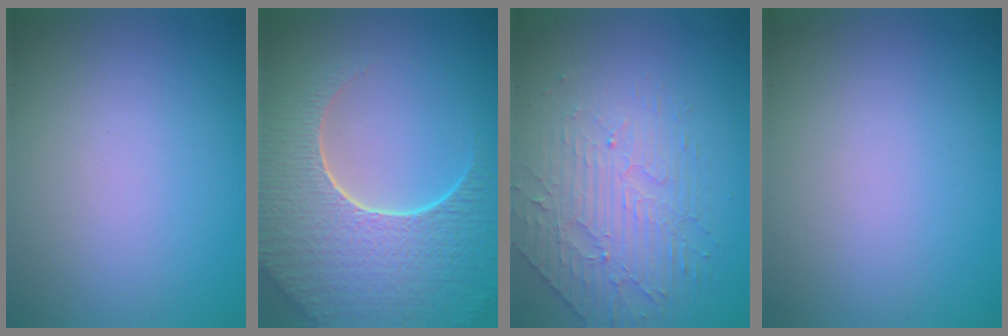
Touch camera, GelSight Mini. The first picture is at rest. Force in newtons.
{"total": 9.3, "press": 6.6, "slide": 6.6}
{"total": 4.5, "press": 3.3, "slide": 3.0}
{"total": 0.0}